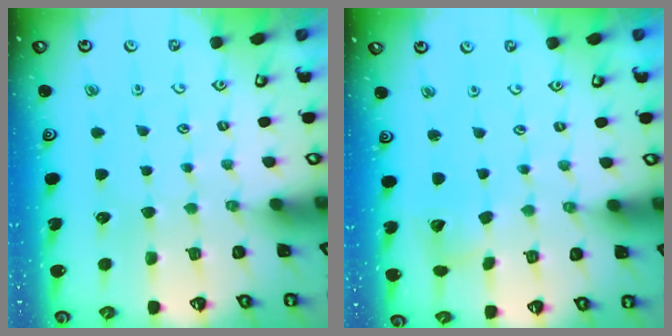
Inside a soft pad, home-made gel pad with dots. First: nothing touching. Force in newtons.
{"total": 3.6, "press": 3.6, "slide": 0.5}